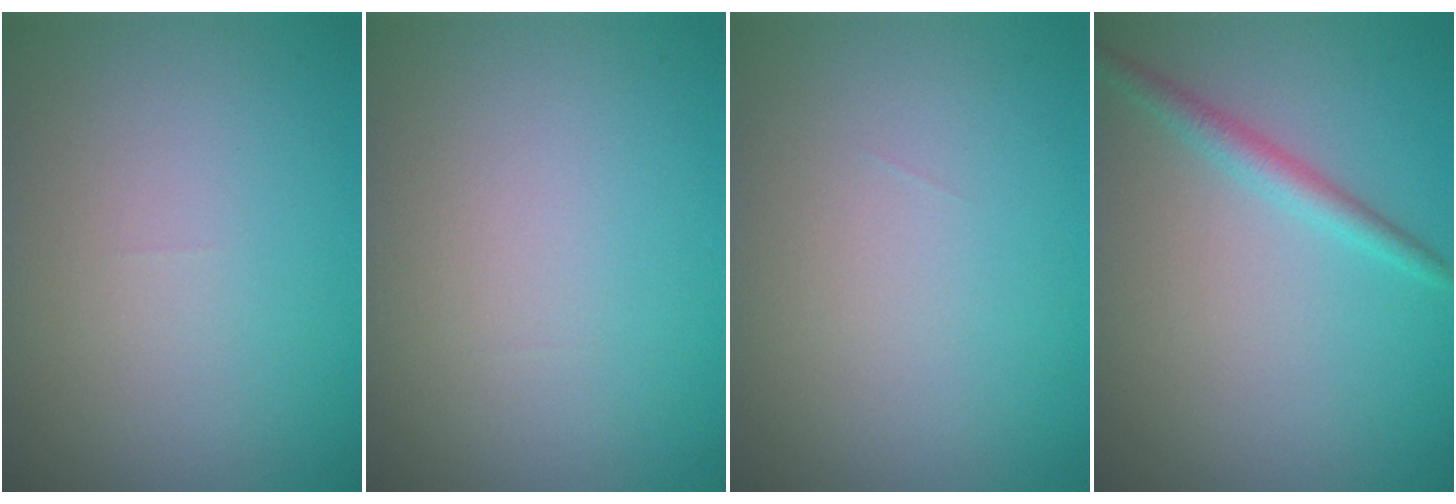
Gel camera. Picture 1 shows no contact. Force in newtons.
{"total": 0.0}
{"total": 0.0}
{"total": 2.0, "press": 2.0, "slide": 0.1}